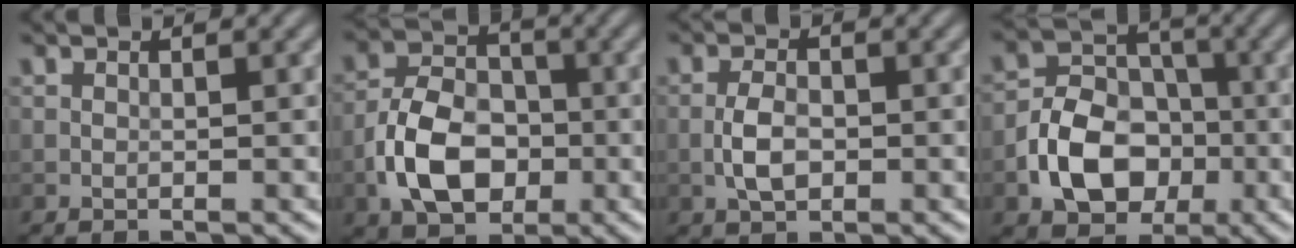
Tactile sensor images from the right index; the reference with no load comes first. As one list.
[{"total": 7.0, "force": [-2.3, 4.8, 4.6], "torque": [-0.086, 0.004, -0.047]}, {"total": 2.7, "force": [-0.6, 1.5, 2.2], "torque": [-0.043, 0.003, -0.015]}, {"total": 7.3, "force": [-2.5, 5.4, 4.3], "torque": [-0.073, -0.002, -0.047]}]